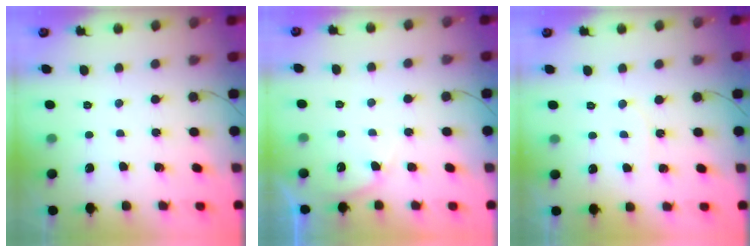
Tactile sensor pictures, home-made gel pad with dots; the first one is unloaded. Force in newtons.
{"total": 5.0, "press": 4.6, "slide": 1.8}
{"total": 3.6, "press": 3.5, "slide": 0.6}